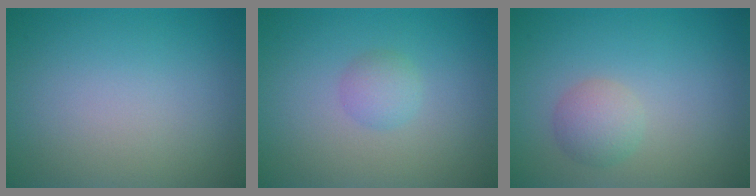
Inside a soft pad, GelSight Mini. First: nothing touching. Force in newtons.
{"total": 1.5, "press": 1.5, "slide": 0.1}
{"total": 2.1, "press": 2.1, "slide": 0.1}